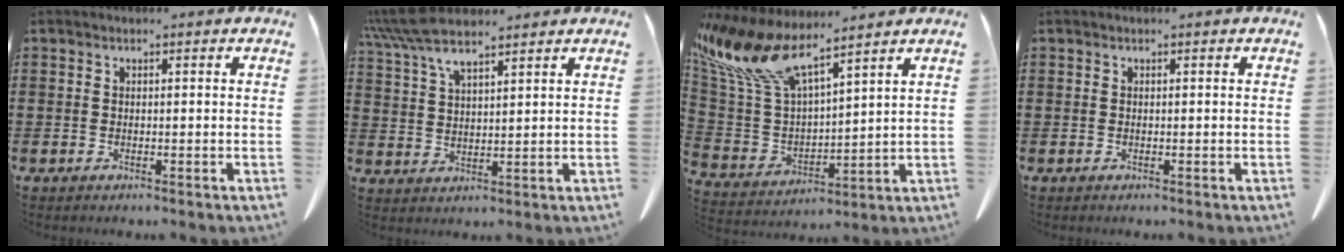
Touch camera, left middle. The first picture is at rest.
{"total": 7.2, "force": [5.8, 1.5, 4.1], "torque": [-0.102, -0.013, 0.104]}
{"total": 12.6, "force": [9.1, 3.6, 8.0], "torque": [-0.197, -0.047, 0.159]}
{"total": 0.0}